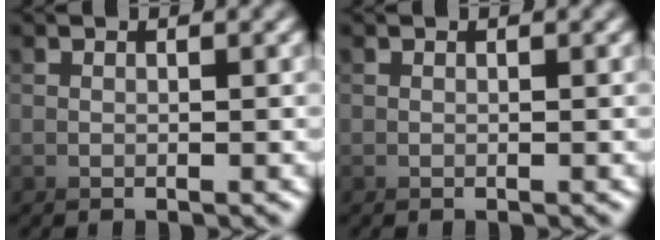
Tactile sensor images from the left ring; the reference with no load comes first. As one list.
[{"total": 0.0}]